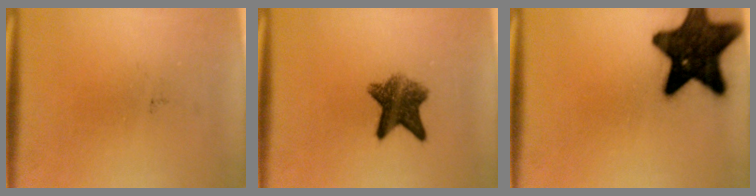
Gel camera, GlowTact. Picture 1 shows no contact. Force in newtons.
{"total": 7.5}
{"total": 15.8}